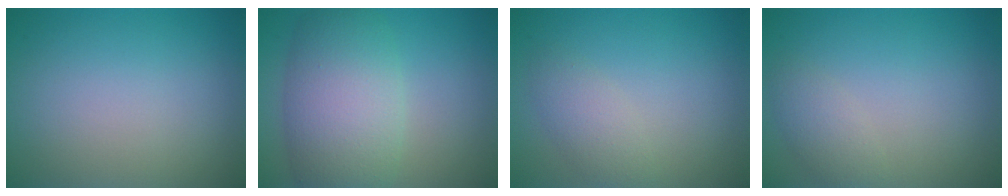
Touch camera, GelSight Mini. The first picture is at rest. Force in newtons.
{"total": 7.9, "press": 7.9, "slide": 0.1}
{"total": 2.1, "press": 2.1, "slide": 0.1}
{"total": 1.9, "press": 1.9, "slide": 0.2}